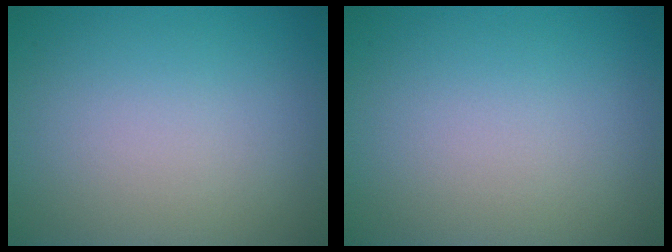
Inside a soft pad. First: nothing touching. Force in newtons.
{"total": 0.0}